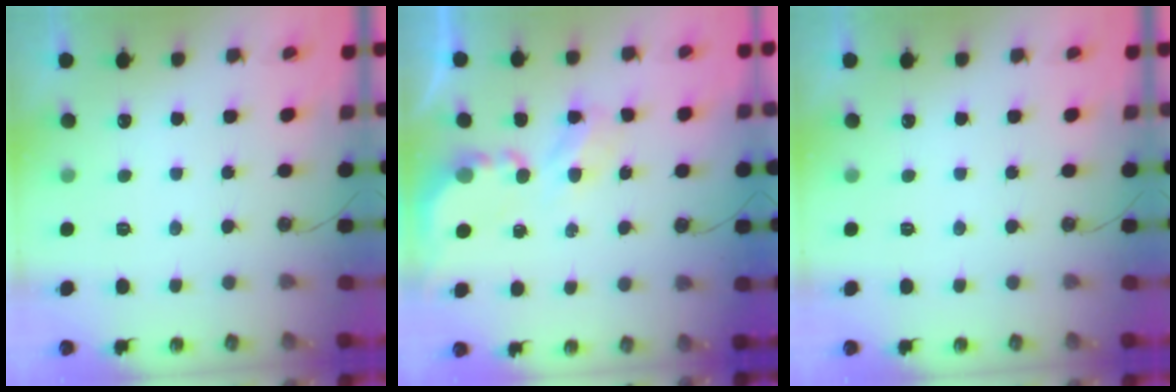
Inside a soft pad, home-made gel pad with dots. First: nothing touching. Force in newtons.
{"total": 4.0, "press": 4.0, "slide": 0.1}
{"total": 0.0}